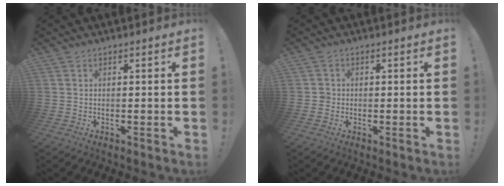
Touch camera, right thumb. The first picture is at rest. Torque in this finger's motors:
{"motor_torque": [0.04, 0.02, 0.16, -0.16, -0.02]}